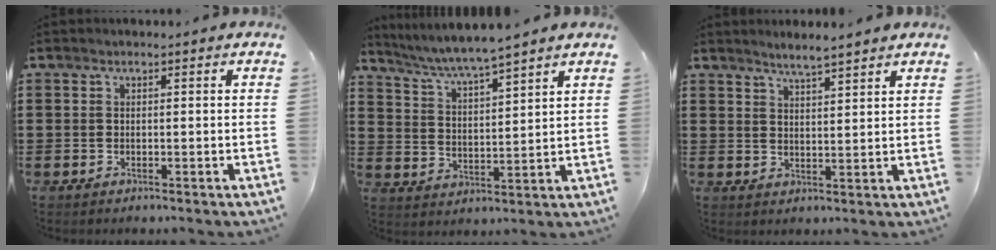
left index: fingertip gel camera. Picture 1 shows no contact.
{"total": 5.1, "force": [4.7, -0.8, 1.6], "torque": [-0.051, -0.029, 0.078]}
{"total": 2.9, "force": [2.9, -0.3, 0.7], "torque": [-0.021, -0.006, 0.052]}